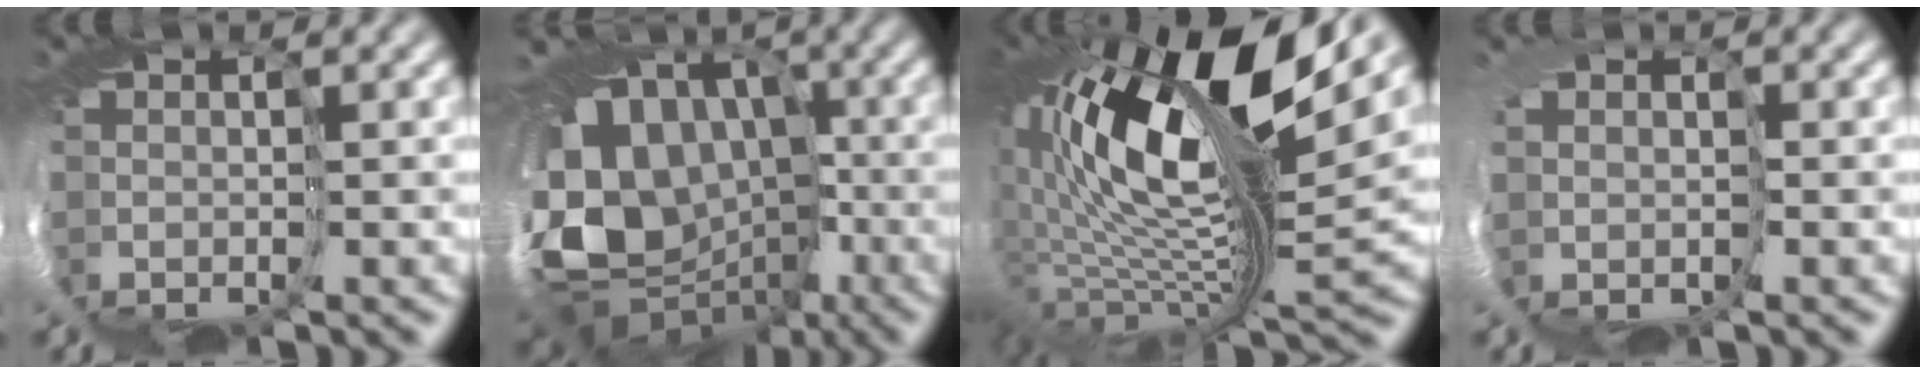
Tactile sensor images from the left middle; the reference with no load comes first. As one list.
[{"total": 12.9, "force": [-1.4, 11.0, 6.6], "torque": [-0.137, -0.010, -0.024]}, {"total": 14.5, "force": [5.4, 5.2, 12.4], "torque": [-0.233, -0.008, 0.088]}, {"total": 1.5, "force": [0.4, 1.4, 0.0], "torque": [-0.013, -0.004, 0.016]}]